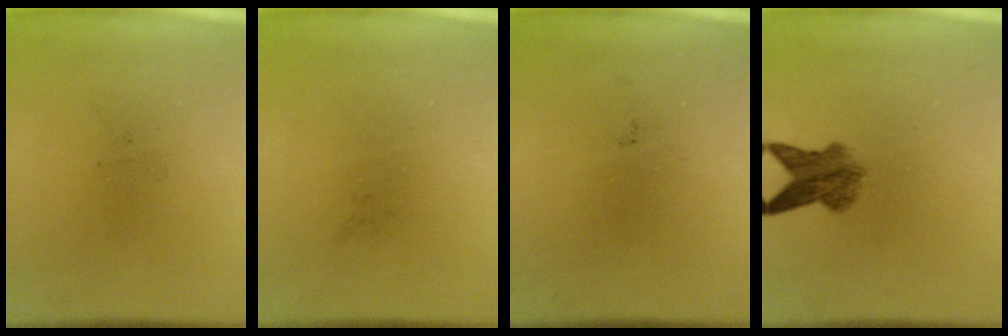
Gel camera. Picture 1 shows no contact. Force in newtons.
{"total": 0.0}
{"total": 0.0}
{"total": 5.1}